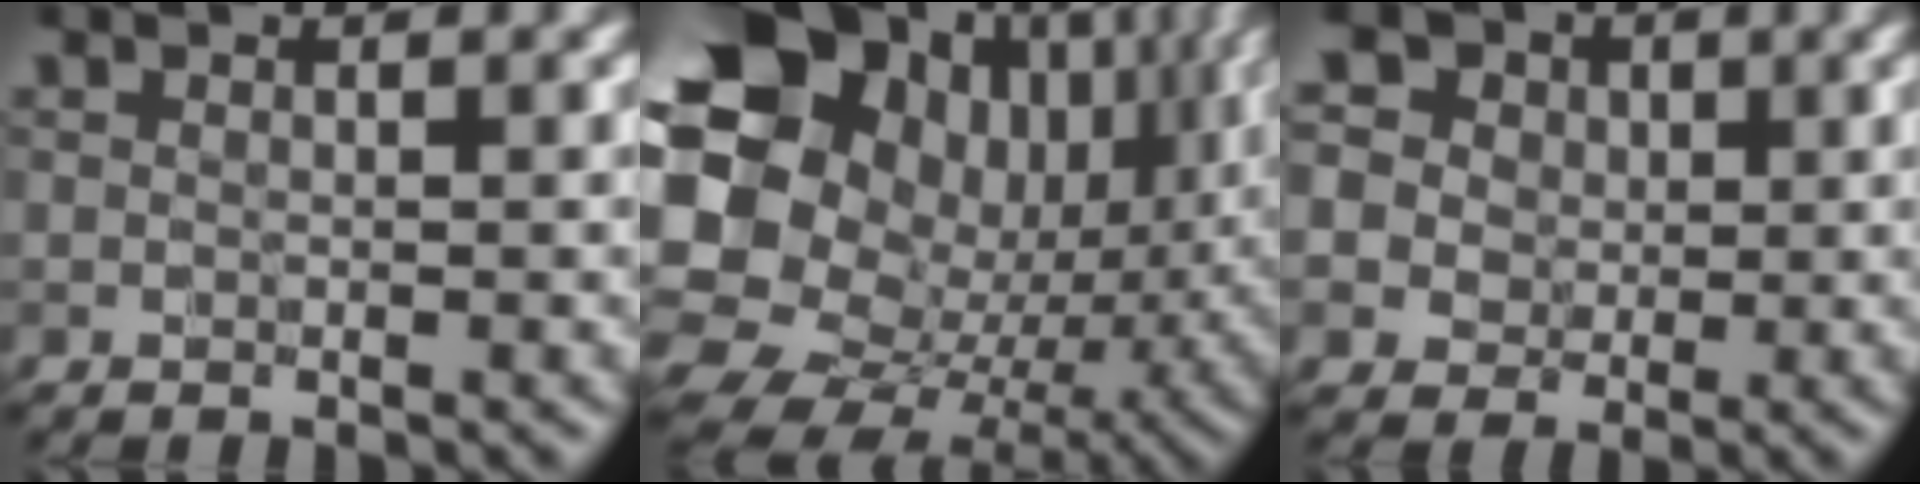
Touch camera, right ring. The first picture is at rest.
{"total": 18.2, "force": [2.3, 14.2, 11.1], "torque": [-0.211, -0.016, 0.078]}
{"total": 10.9, "force": [5.3, 8.3, 4.5], "torque": [-0.101, 0.031, 0.065]}